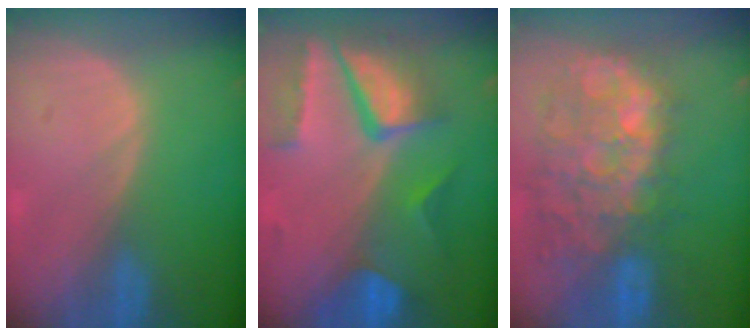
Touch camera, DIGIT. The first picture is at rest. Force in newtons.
{"total": 10.5, "press": 8.9, "slide": 5.6}
{"total": 12.4, "press": 11.3, "slide": 5.1}